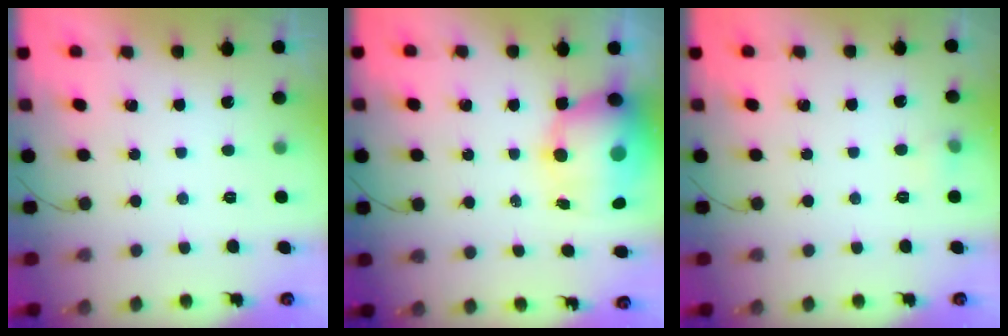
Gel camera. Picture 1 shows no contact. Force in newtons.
{"total": 12.9, "press": 12.3, "slide": 3.7}
{"total": 4.3, "press": 4.0, "slide": 1.5}